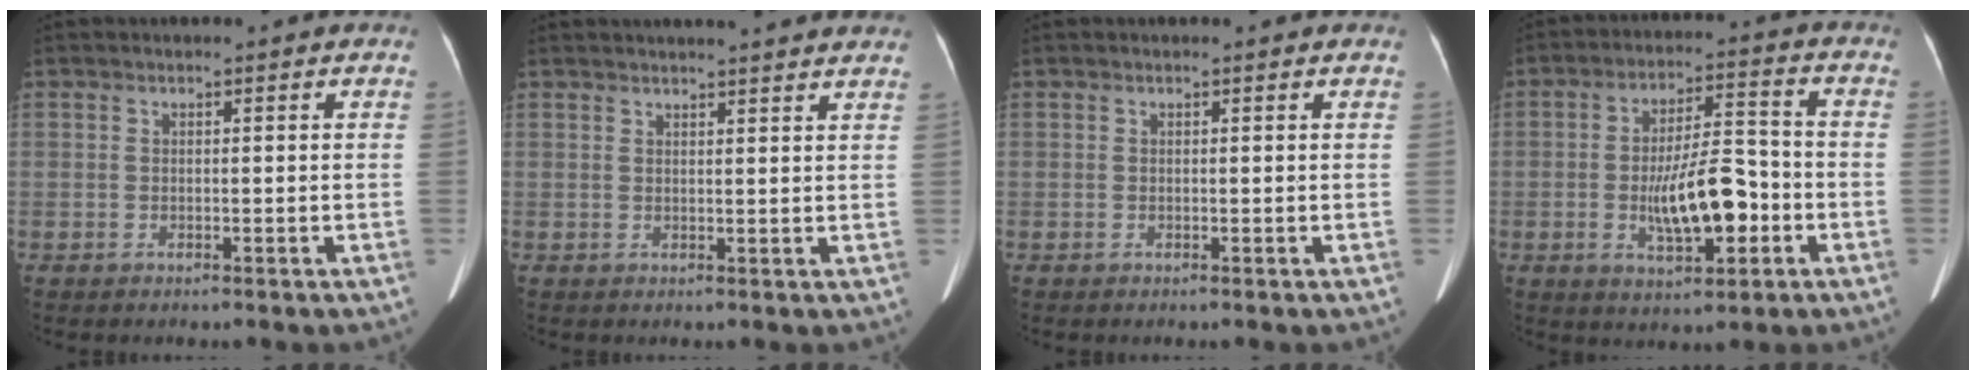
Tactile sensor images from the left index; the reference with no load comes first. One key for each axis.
{"total": 11.7, "fx": 10.8, "fy": 0.7, "fz": 4.5, "tx": -0.056, "ty": 0.022, "tz": 0.119}
{"total": 0.6, "fx": 0.6, "fy": 0.1, "fz": 0.1, "tx": -0.007, "ty": 0.003, "tz": 0.006}
{"total": 10.5, "fx": -2.7, "fy": 3.4, "fz": 9.5, "tx": -0.174, "ty": 0.010, "tz": -0.041}